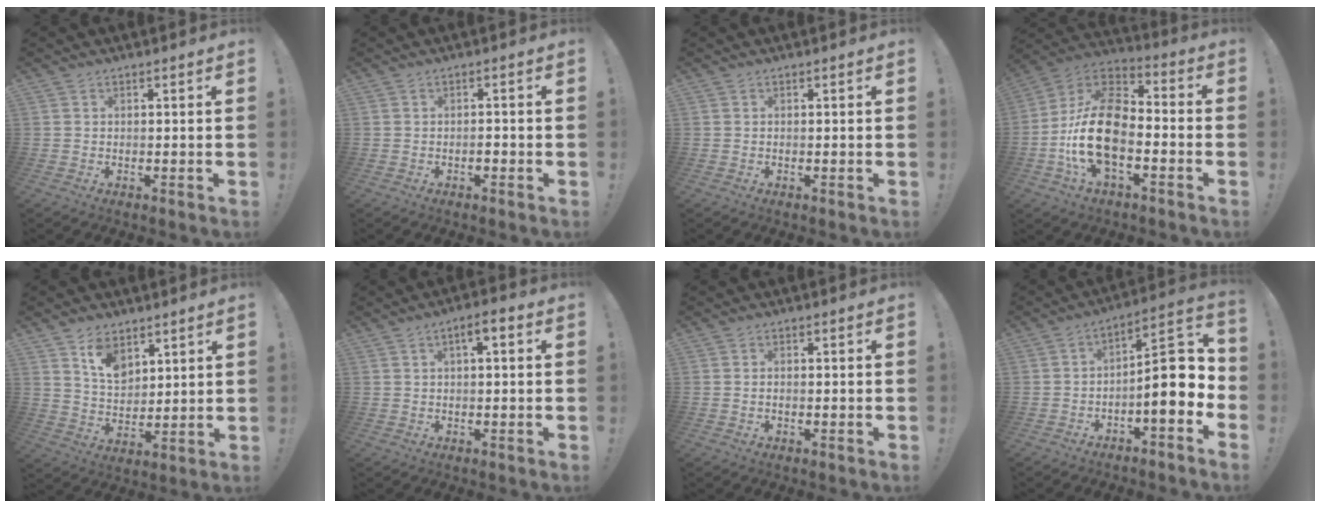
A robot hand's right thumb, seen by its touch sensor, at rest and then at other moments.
{"total": 1.2, "force": [-0.6, 0.6, 0.9], "torque": [-0.012, 0.003, -0.010]}
{"total": 0.0}
{"total": 20.1, "force": [-5.4, 11.5, 15.5], "torque": [-0.297, 0.035, -0.085]}
{"total": 9.6, "force": [6.1, 6.1, 4.2], "torque": [-0.063, -0.039, 0.114]}
{"total": 3.8, "force": [0.6, 1.2, 3.5], "torque": [-0.052, 0.005, 0.005]}
{"total": 0.7, "force": [-0.2, 0.4, 0.5], "torque": [-0.008, 0.003, -0.003]}
{"total": 14.0, "force": [-1.8, 4.4, 13.2], "torque": [-0.194, 0.012, -0.030]}